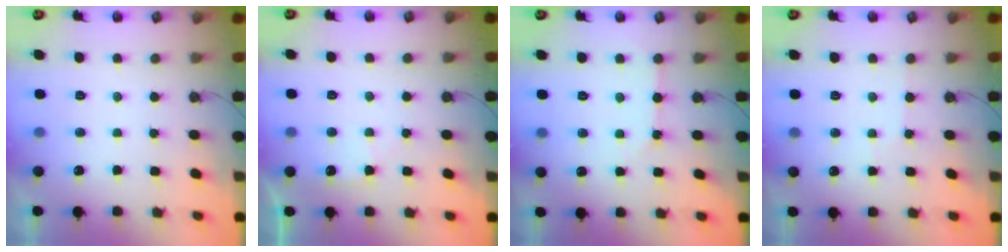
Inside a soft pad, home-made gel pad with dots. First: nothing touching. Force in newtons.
{"total": 5.3, "press": 5.2, "slide": 0.7}
{"total": 2.8, "press": 2.7, "slide": 0.4}
{"total": 3.2, "press": 3.2, "slide": 0.6}